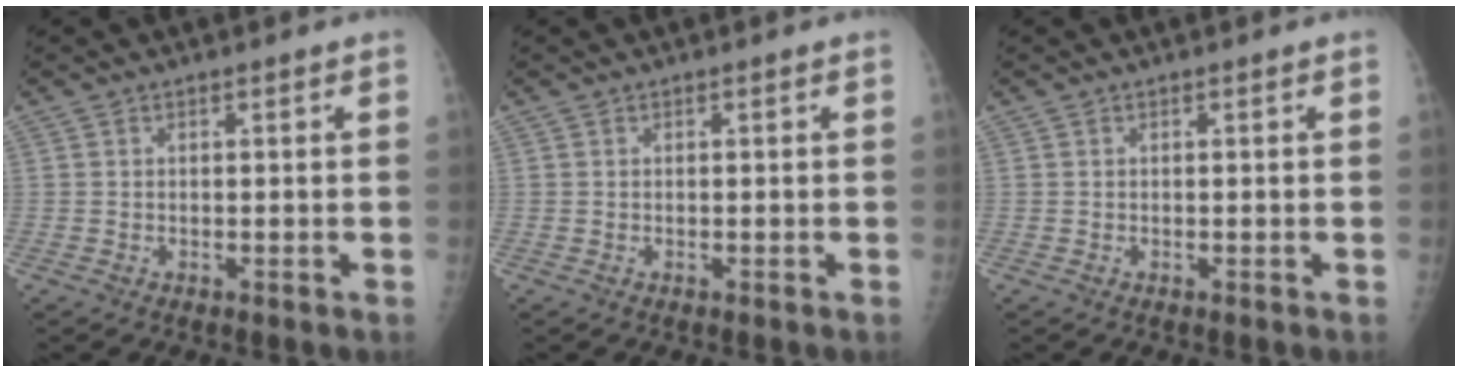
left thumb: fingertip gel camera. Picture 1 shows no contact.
{"total": 0.0}
{"total": 0.0}